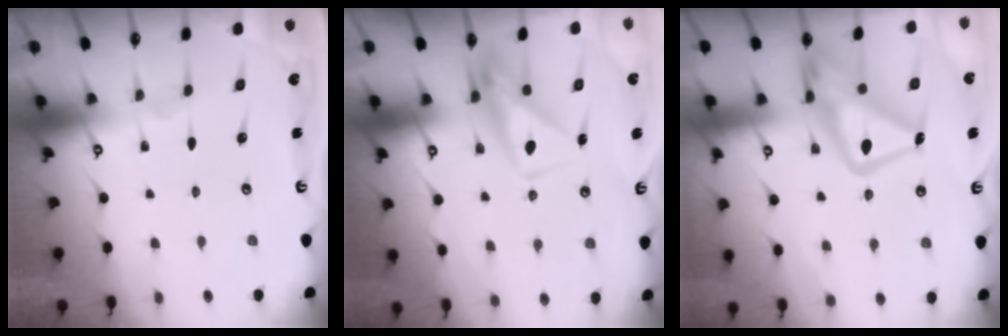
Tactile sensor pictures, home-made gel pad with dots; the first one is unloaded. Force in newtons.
{"total": 7.5, "press": 7.4, "slide": 0.7}
{"total": 17.2, "press": 17.1, "slide": 1.6}